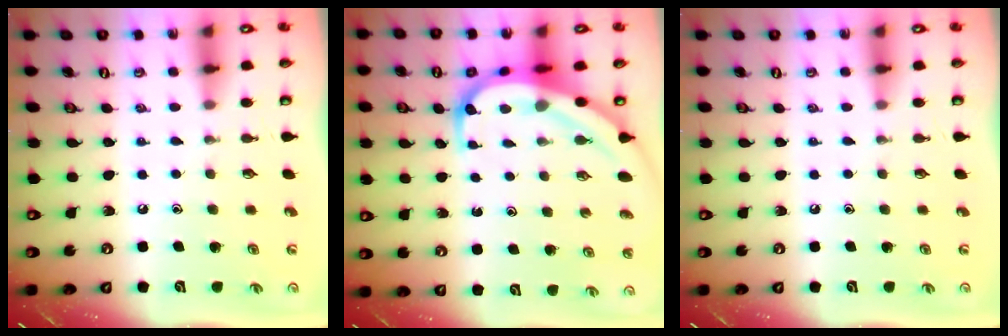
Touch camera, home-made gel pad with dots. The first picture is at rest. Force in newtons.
{"total": 9.4, "press": 9.3, "slide": 1.0}
{"total": 0.0}